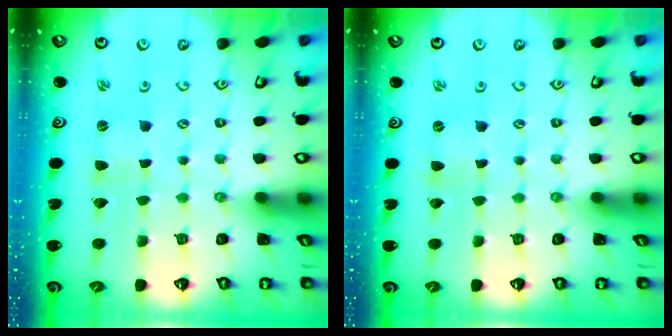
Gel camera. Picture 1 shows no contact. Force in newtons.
{"total": 0.0}